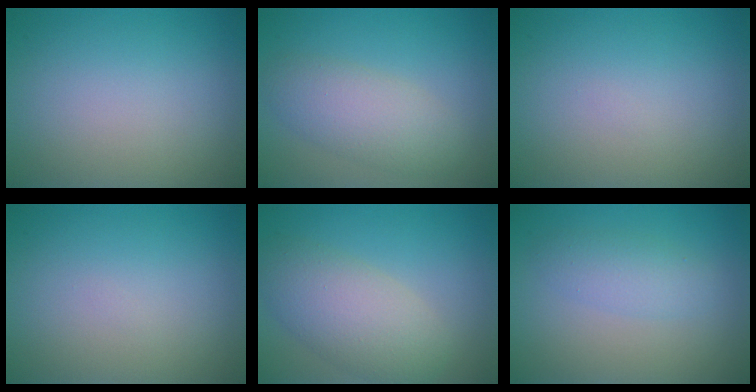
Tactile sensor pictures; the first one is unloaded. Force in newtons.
{"total": 4.1, "press": 4.1, "slide": 0.1}
{"total": 0.0}
{"total": 0.0}
{"total": 5.6, "press": 5.6, "slide": 0.1}
{"total": 2.3, "press": 2.3, "slide": 0.1}